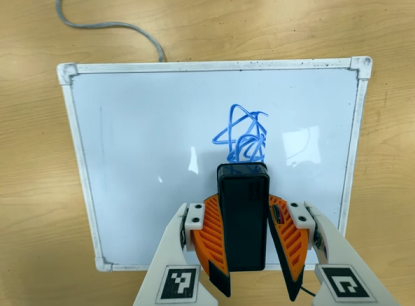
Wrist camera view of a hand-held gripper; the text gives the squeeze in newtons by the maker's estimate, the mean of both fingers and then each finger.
{"total": 8.8, "left": 8.9, "right": 8.7}